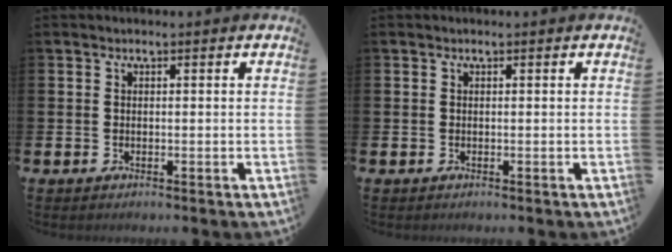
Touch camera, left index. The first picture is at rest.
{"total": 0.0}